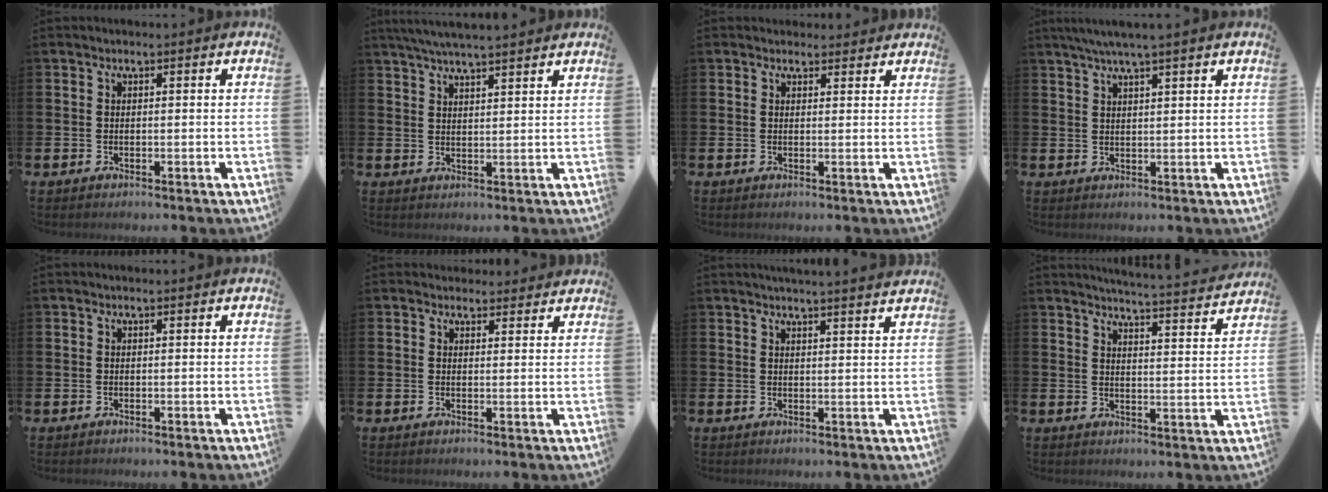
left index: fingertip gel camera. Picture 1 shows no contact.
{"total": 4.8, "force": [4.5, 0.0, 1.5], "torque": [-0.038, -0.013, 0.081]}
{"total": 1.7, "force": [1.6, 0.7, -0.1], "torque": [0.009, -0.003, 0.027]}
{"total": 3.7, "force": [3.2, -0.5, 1.8], "torque": [-0.046, -0.001, 0.058]}
{"total": 0.0}
{"total": 2.4, "force": [2.2, 0.8, -0.1], "torque": [0.009, -0.010, 0.039]}
{"total": 3.2, "force": [3.1, -0.5, 0.2], "torque": [0.006, -0.023, 0.054]}
{"total": 4.9, "force": [4.8, -0.6, 0.7], "torque": [-0.021, -0.038, 0.081]}